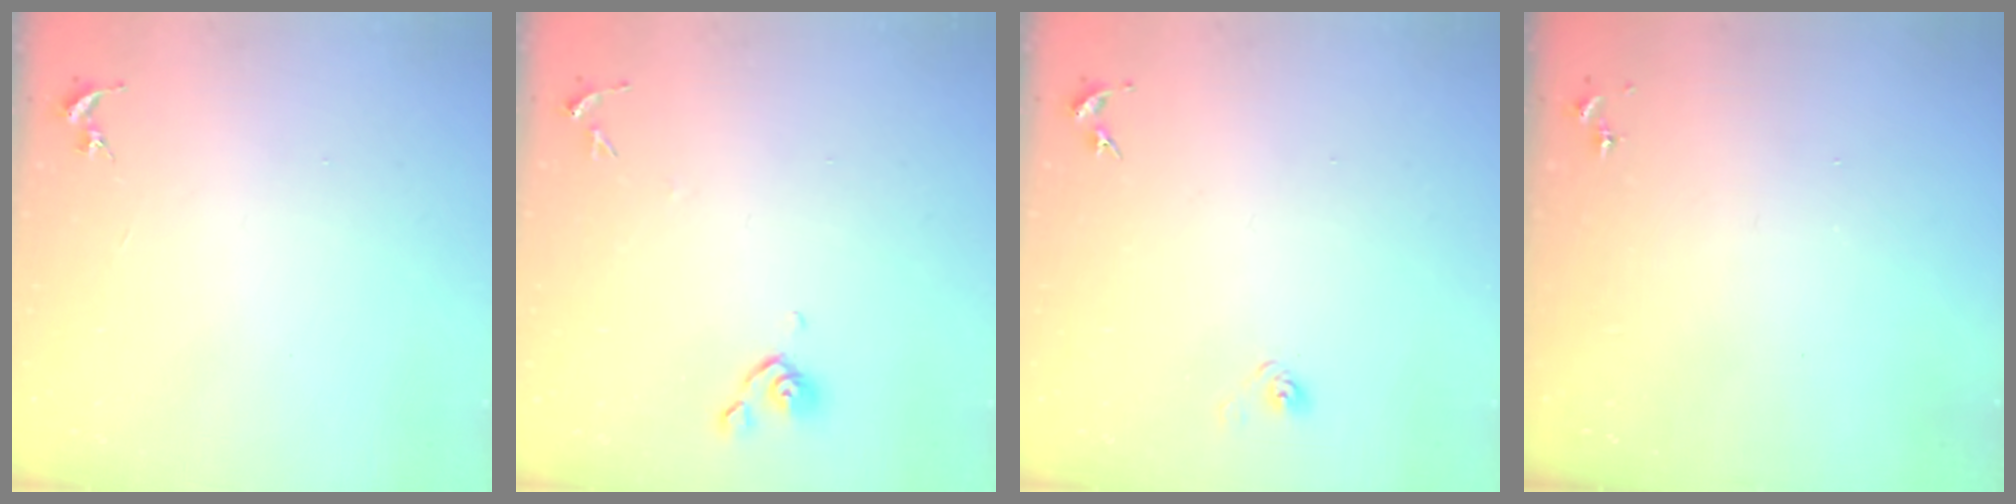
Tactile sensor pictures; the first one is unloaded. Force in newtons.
{"total": 5.8, "press": 5.8, "slide": 0.7}
{"total": 3.8, "press": 3.7, "slide": 1.0}
{"total": 0.0}